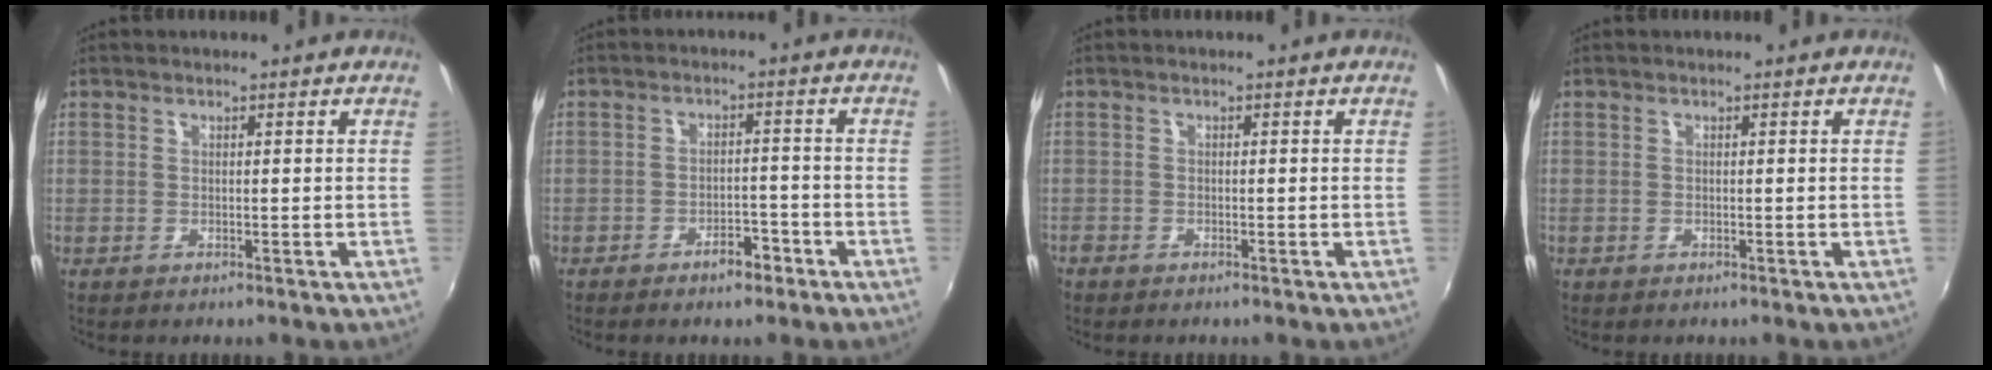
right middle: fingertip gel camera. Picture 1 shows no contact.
{"total": 4.1, "force": [-3.0, 1.7, 2.2], "torque": [-0.043, 0.006, -0.038]}
{"total": 1.3, "force": [-1.1, 0.6, 0.2], "torque": [-0.009, -0.004, -0.023]}
{"total": 0.0}